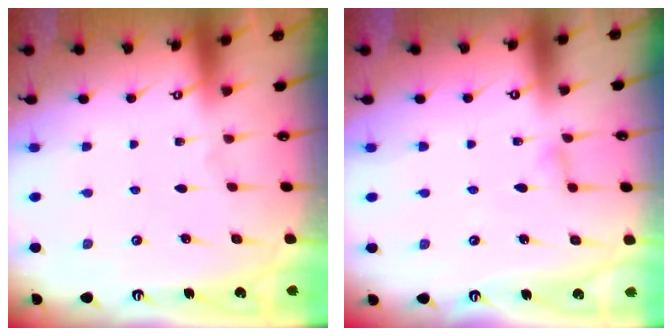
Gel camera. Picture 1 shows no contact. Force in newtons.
{"total": 4.1, "press": 4.1, "slide": 0.6}